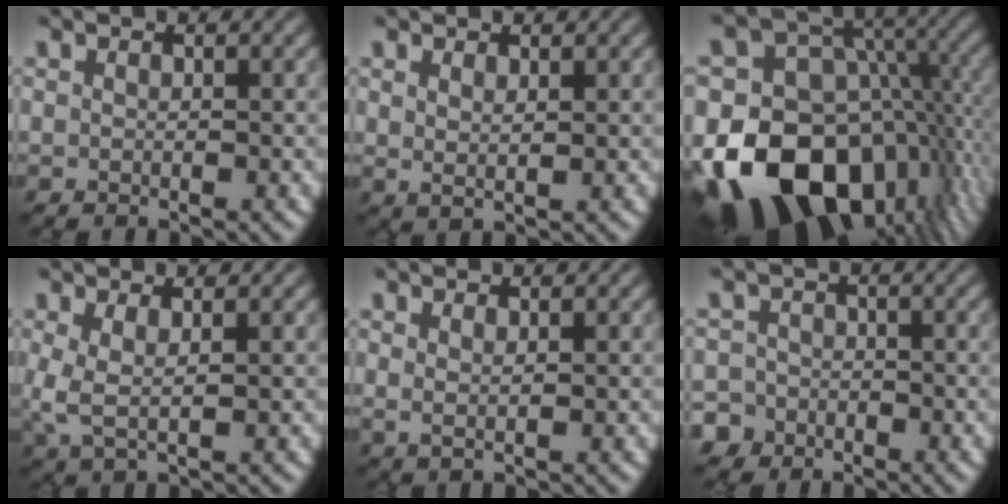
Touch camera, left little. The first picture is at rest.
{"total": 1.1, "force": [0.7, 0.2, 0.7], "torque": [-0.017, -0.002, 0.016]}
{"total": 18.4, "force": [-6.6, 12.5, 11.8], "torque": [-0.217, -0.004, -0.122]}
{"total": 2.3, "force": [0.4, 0.8, 2.2], "torque": [-0.055, 0.001, 0.005]}
{"total": 0.8, "force": [0.6, 0.0, 0.6], "torque": [-0.015, -0.001, 0.012]}
{"total": 3.9, "force": [-2.3, 3.1, 0.2], "torque": [0.026, 0.003, -0.058]}